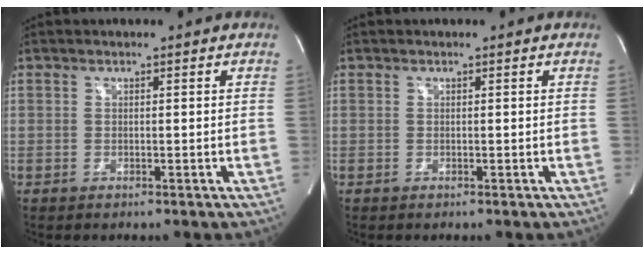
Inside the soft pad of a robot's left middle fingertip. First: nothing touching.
{"total": 0.0}